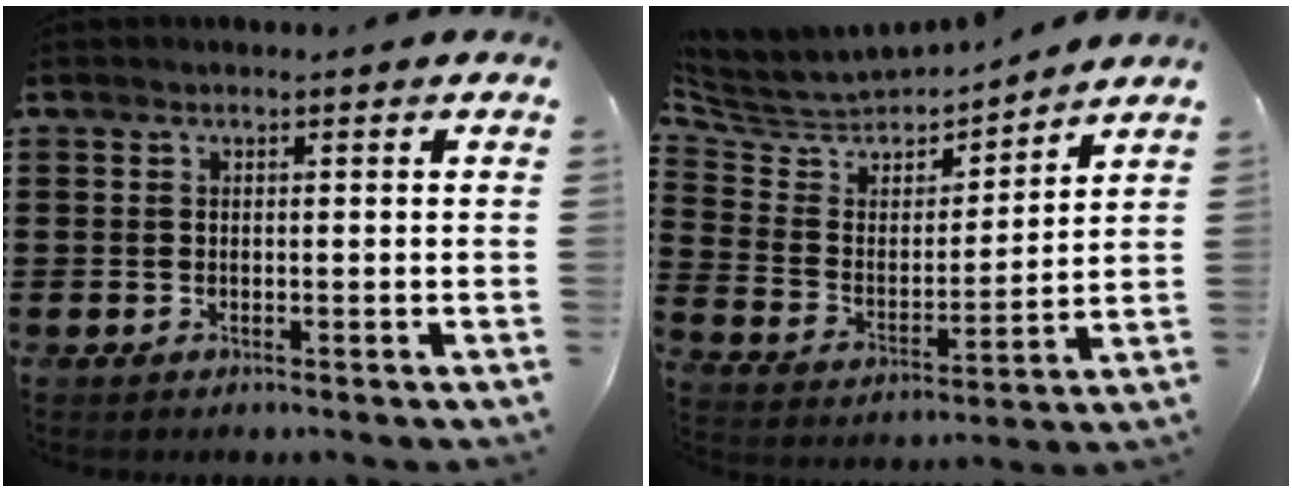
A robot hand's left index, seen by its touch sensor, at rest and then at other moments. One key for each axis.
{"total": 4.9, "fx": 4.6, "fy": 1.8, "fz": 0.0, "tx": -0.039, "ty": -0.041, "tz": 0.073}